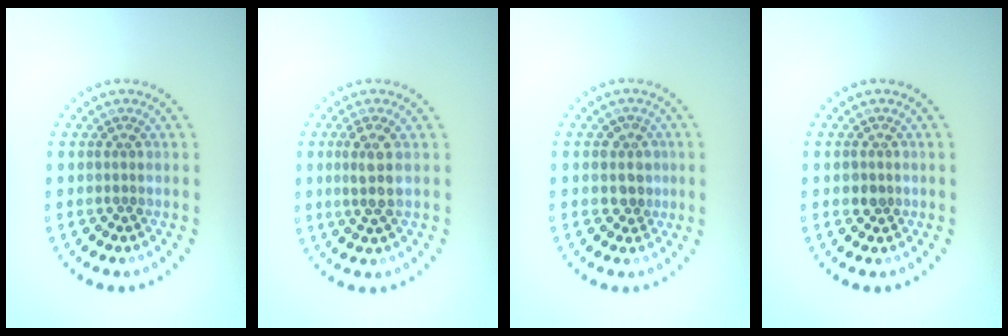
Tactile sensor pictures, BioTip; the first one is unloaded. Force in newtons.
{"total": 2.2, "press": 1.9, "slide": 1.1}
{"total": 2.2, "press": 1.9, "slide": 1.2}
{"total": 1.3, "press": 1.2, "slide": 0.4}